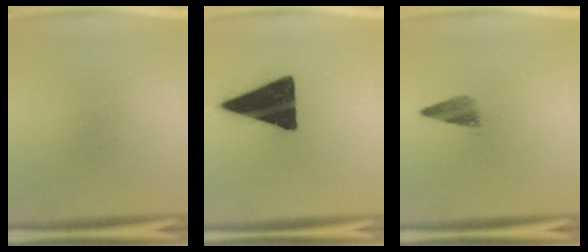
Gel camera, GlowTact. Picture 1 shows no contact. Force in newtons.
{"total": 18.8}
{"total": 2.9}